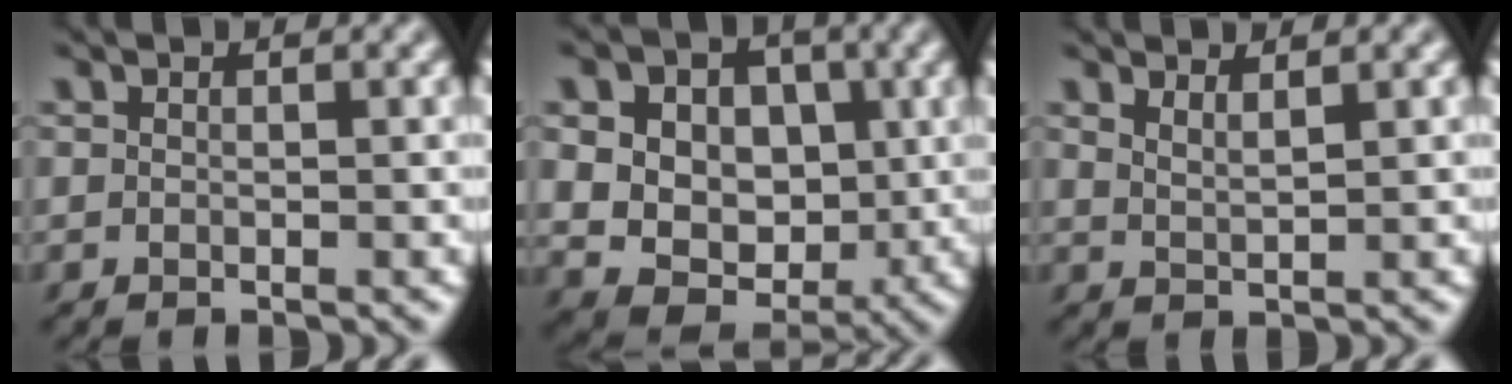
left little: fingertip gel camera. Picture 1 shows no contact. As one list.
[{"total": 12.1, "force": [2.7, 9.6, 6.9], "torque": [-0.115, 0.032, 0.038]}, {"total": 1.3, "force": [1.1, -0.1, 0.8], "torque": [-0.021, -0.002, 0.020]}]